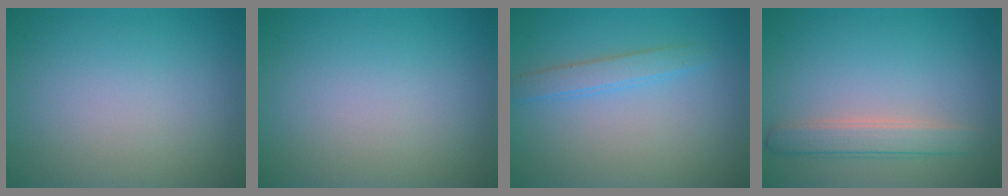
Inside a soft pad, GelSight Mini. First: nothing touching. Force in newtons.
{"total": 0.0}
{"total": 1.9, "press": 1.9, "slide": 0.1}
{"total": 2.6, "press": 2.6, "slide": 0.1}